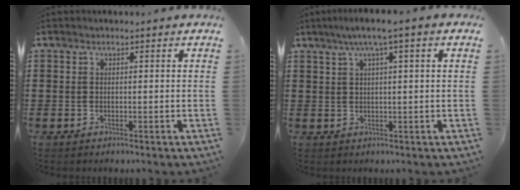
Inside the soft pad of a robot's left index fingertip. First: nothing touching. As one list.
[{"total": 3.5, "force": [1.3, -0.2, 3.3], "torque": [-0.064, -0.001, 0.019]}]